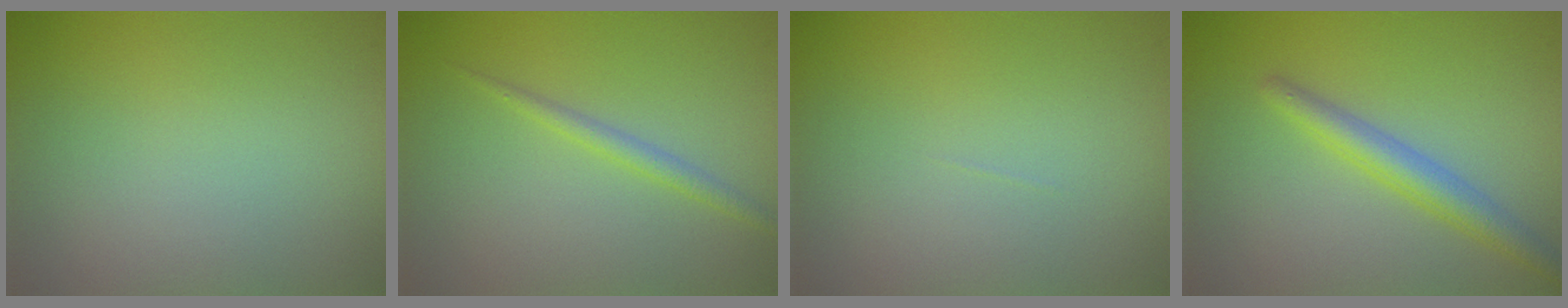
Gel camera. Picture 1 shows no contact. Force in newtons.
{"total": 1.3, "press": 1.3, "slide": 0.1}
{"total": 0.0}
{"total": 2.9, "press": 2.9, "slide": 0.1}